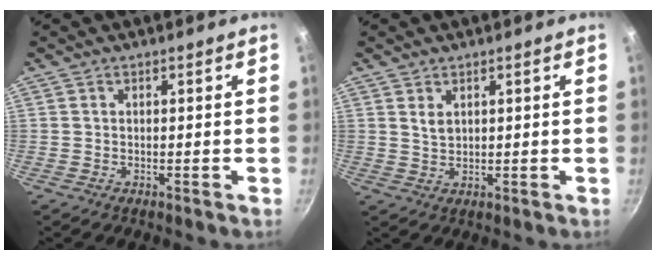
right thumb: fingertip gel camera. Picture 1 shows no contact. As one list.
[{"total": 2.3, "force": [1.2, 1.4, 1.4], "torque": [-0.022, -0.007, 0.026]}]